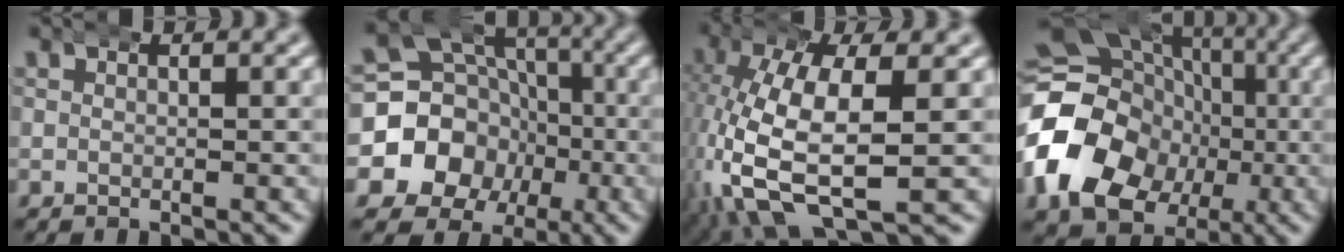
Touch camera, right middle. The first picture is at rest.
{"total": 16.7, "force": [-2.4, 15.4, 6.2], "torque": [-0.139, -0.053, -0.043]}
{"total": 10.7, "force": [-1.8, 6.4, 8.4], "torque": [-0.196, -0.041, -0.009]}
{"total": 18.2, "force": [-2.1, 15.9, 8.6], "torque": [-0.185, -0.041, -0.041]}